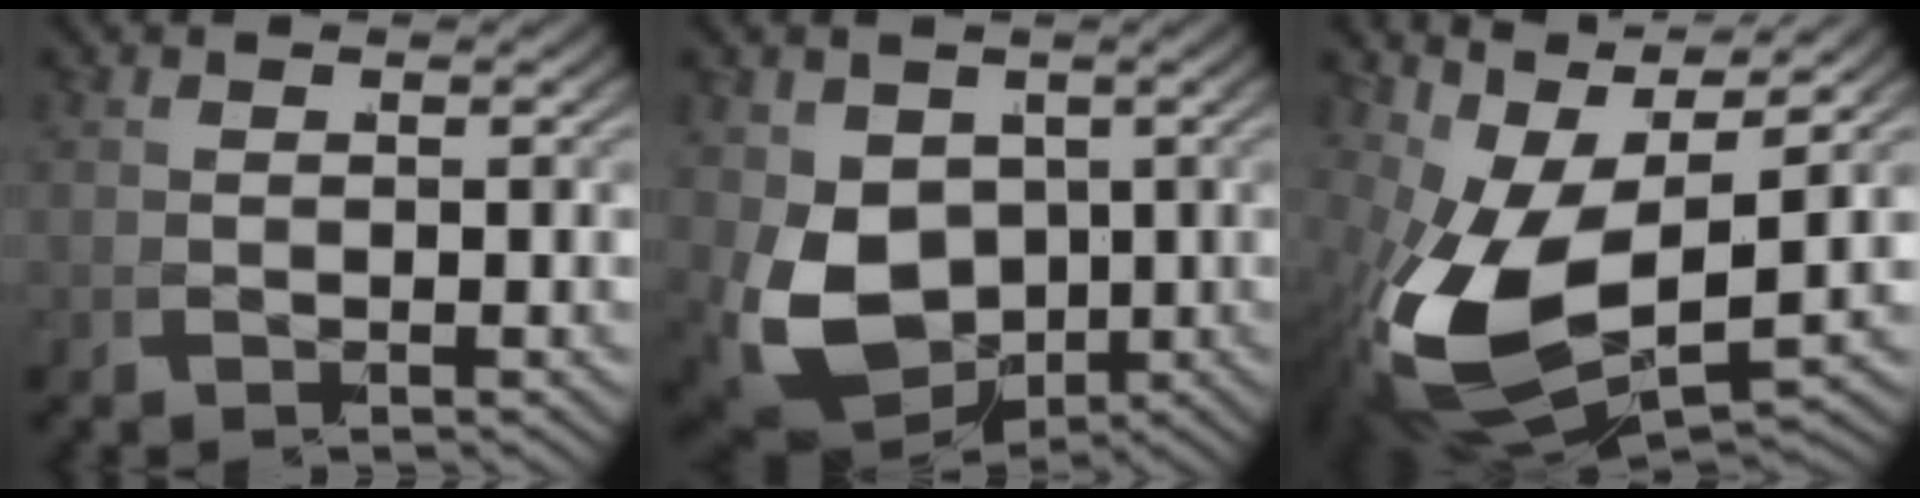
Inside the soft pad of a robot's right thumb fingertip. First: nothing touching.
{"total": 10.1, "force": [-0.7, 7.7, 6.5], "torque": [-0.169, -0.070, 0.026]}
{"total": 12.6, "force": [0.8, 7.2, 10.3], "torque": [-0.238, -0.056, 0.046]}